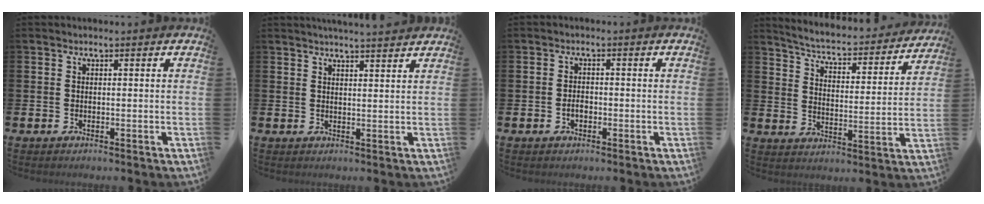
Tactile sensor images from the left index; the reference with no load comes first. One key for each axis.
{"total": 3.0, "fx": 3.0, "fy": -0.4, "fz": 0.2, "tx": -0.009, "ty": -0.014, "tz": 0.055}
{"total": 1.6, "fx": -0.5, "fy": 1.1, "fz": 1.1, "tx": -0.016, "ty": 0.002, "tz": -0.012}
{"total": 4.8, "fx": 4.5, "fy": 0.7, "fz": 1.3, "tx": -0.051, "ty": -0.039, "tz": 0.070}